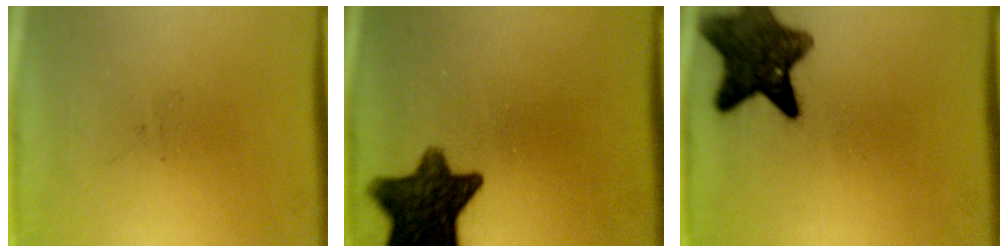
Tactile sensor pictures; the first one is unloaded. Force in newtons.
{"total": 12.2}
{"total": 9.7}